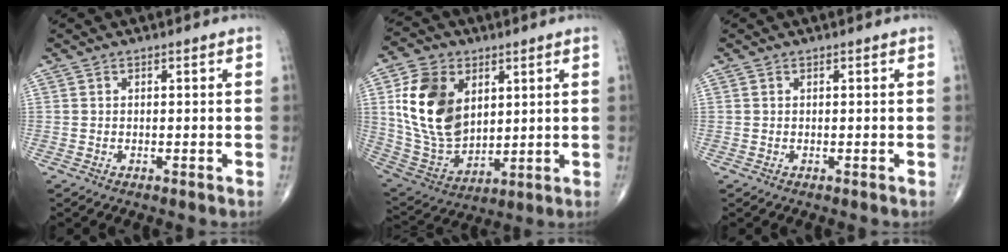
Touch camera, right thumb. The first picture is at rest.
{"total": 17.6, "force": [4.7, 12.1, 11.9], "torque": [-0.203, -0.021, 0.102]}
{"total": 0.0}